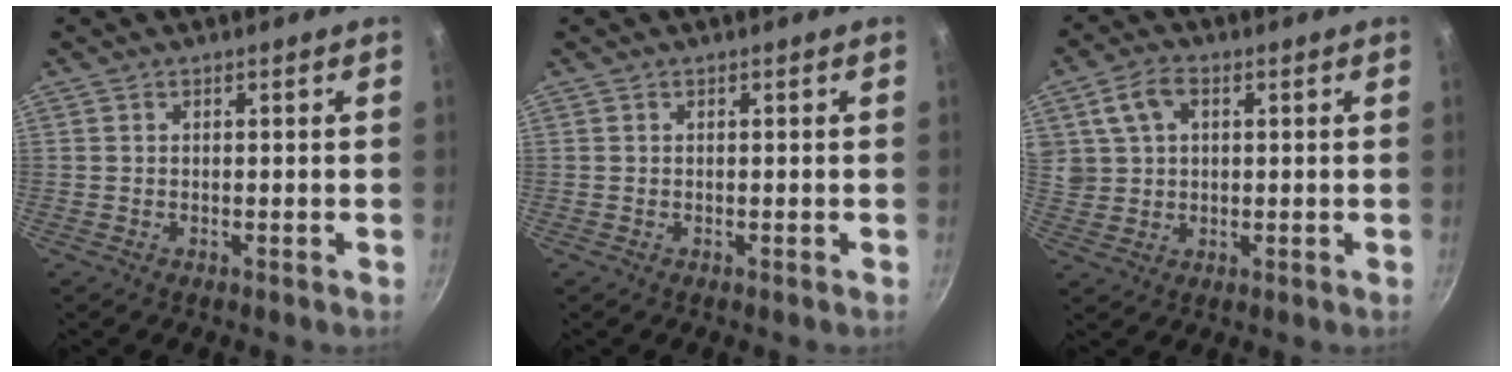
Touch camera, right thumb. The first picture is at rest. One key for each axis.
{"total": 0.0}
{"total": 7.3, "fx": 2.5, "fy": 5.2, "fz": 4.5, "tx": -0.070, "ty": 0.002, "tz": 0.048}